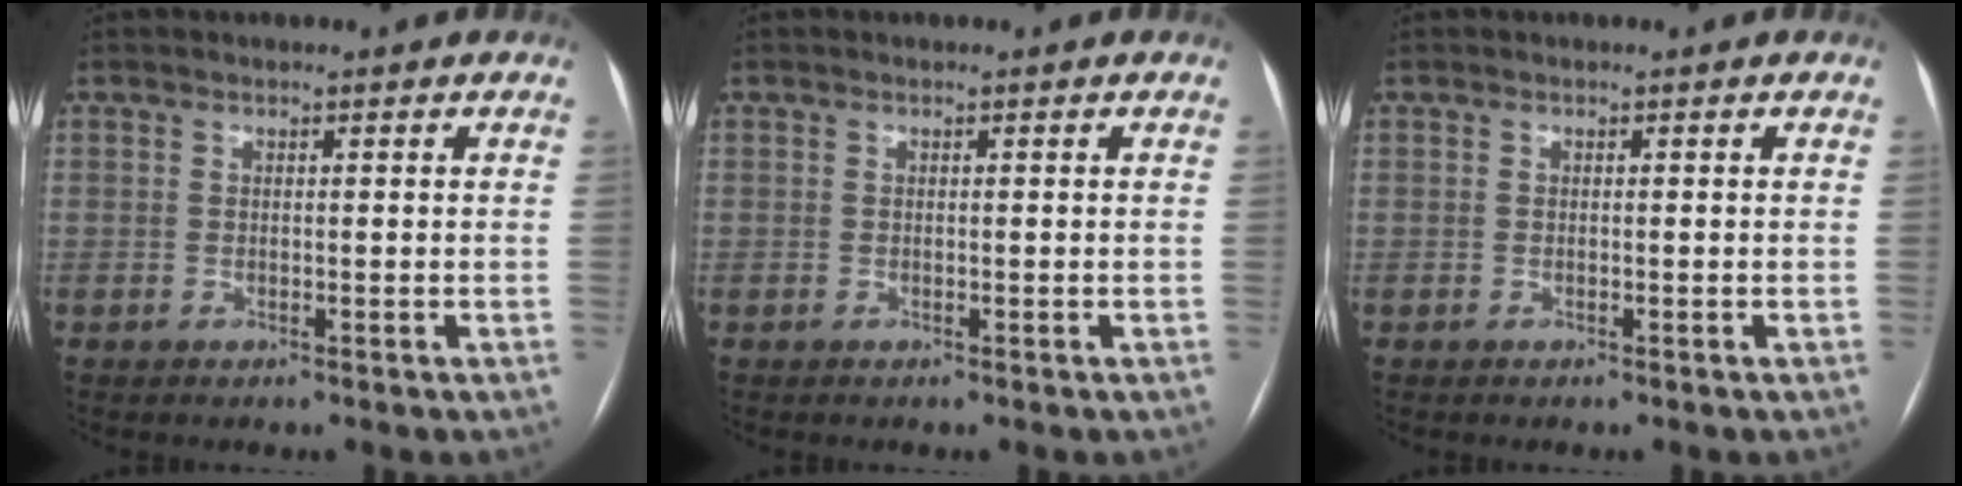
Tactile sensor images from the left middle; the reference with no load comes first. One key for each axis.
{"total": 0.0}
{"total": 0.0}